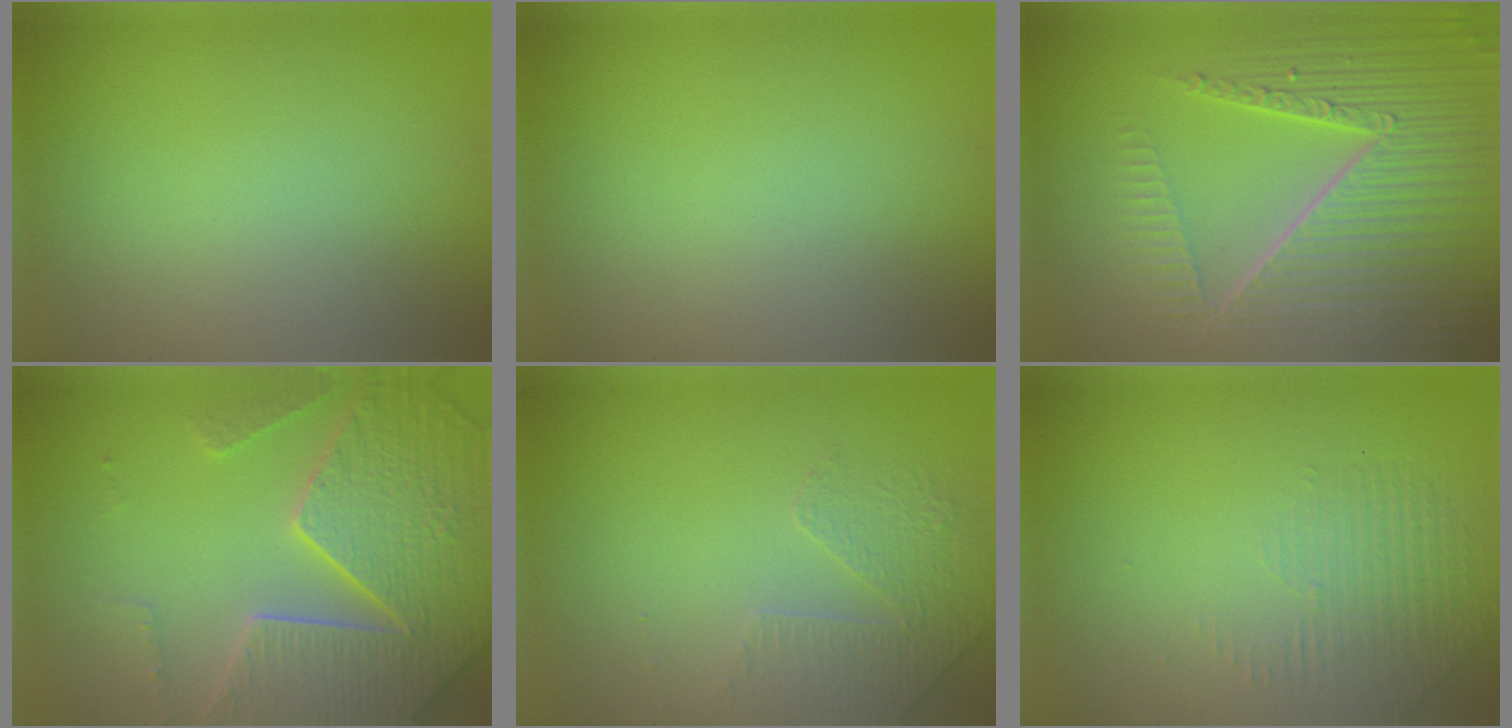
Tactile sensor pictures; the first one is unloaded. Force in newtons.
{"total": 0.0}
{"total": 9.6, "press": 6.2, "slide": 7.3}
{"total": 7.4, "press": 7.2, "slide": 1.9}
{"total": 1.8, "press": 1.4, "slide": 1.0}
{"total": 1.3, "press": 0.5, "slide": 1.2}